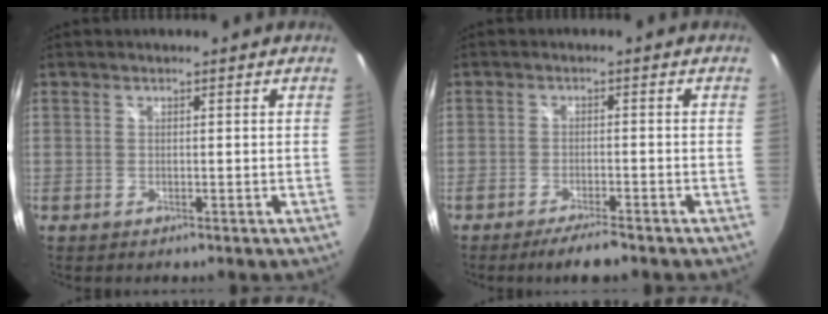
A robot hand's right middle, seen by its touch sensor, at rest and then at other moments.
{"total": 5.0, "force": [-4.1, 0.6, 2.7], "torque": [-0.061, -0.007, -0.071]}